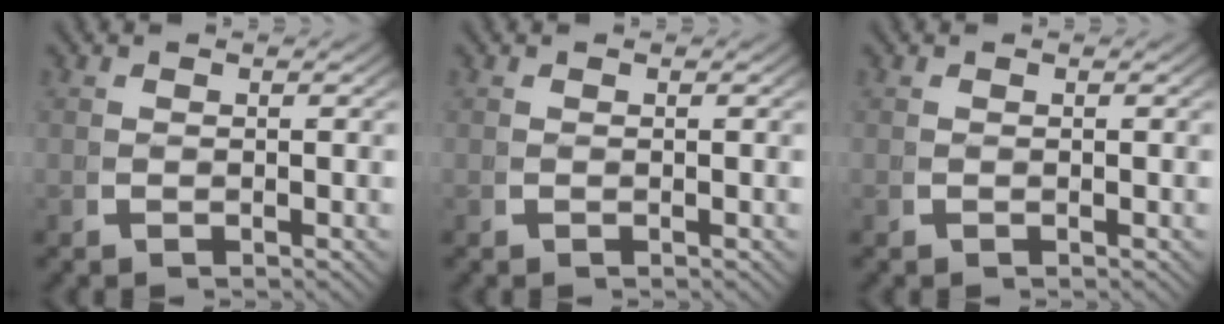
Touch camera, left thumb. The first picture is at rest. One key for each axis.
{"total": 0.0}
{"total": 0.0}